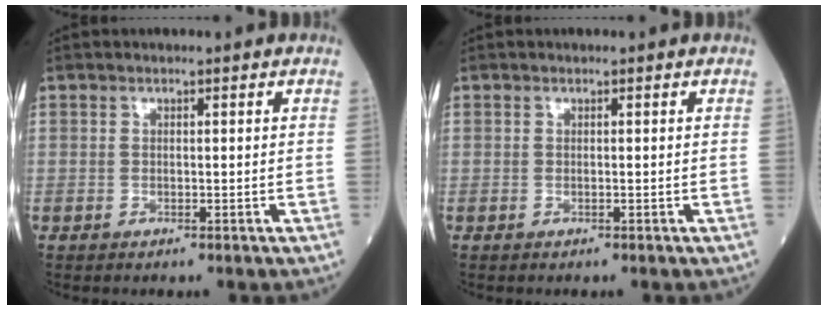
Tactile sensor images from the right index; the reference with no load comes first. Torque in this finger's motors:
{"motor_torque": [0.00, 0.00, 0.00, -0.01]}